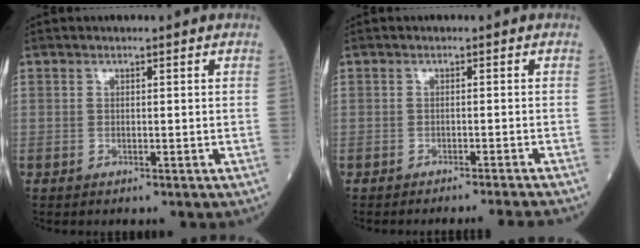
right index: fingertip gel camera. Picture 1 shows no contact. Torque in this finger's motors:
{"motor_torque": [0.03, -0.04, 0.00, -0.01]}